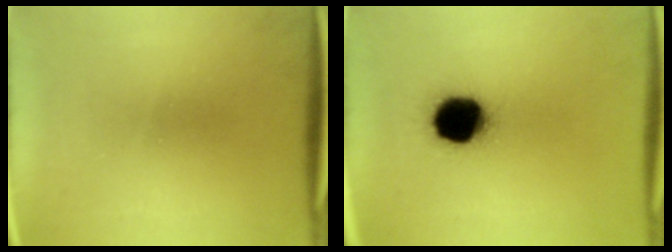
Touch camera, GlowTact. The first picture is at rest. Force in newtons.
{"total": 14.2}